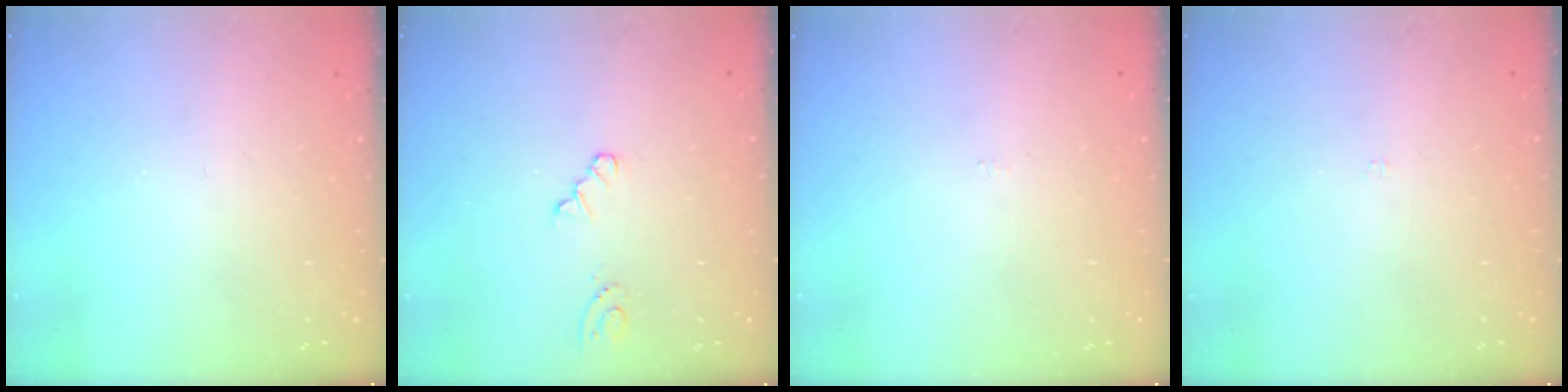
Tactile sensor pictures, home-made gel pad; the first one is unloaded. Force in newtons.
{"total": 2.1, "press": 2.1, "slide": 0.3}
{"total": 0.0}
{"total": 1.8, "press": 1.7, "slide": 0.3}